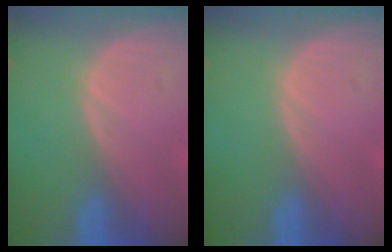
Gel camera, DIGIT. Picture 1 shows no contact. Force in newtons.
{"total": 0.0}